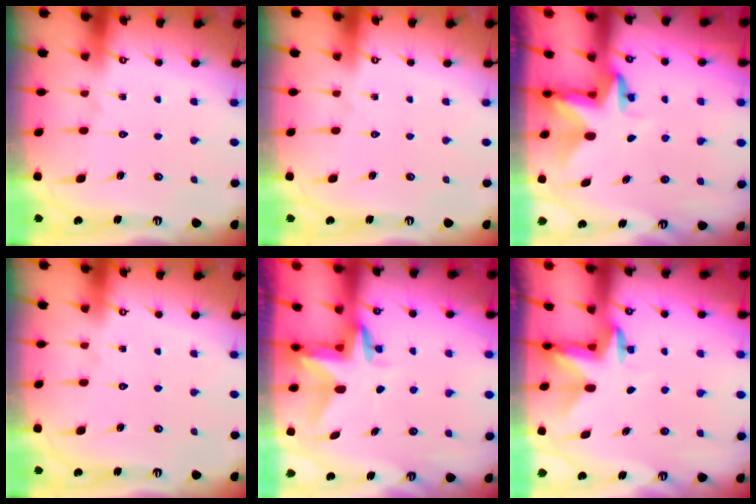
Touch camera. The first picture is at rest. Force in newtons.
{"total": 0.0}
{"total": 2.8, "press": 2.8, "slide": 0.2}
{"total": 0.0}
{"total": 2.9, "press": 2.9, "slide": 0.3}
{"total": 2.8, "press": 2.8, "slide": 0.7}